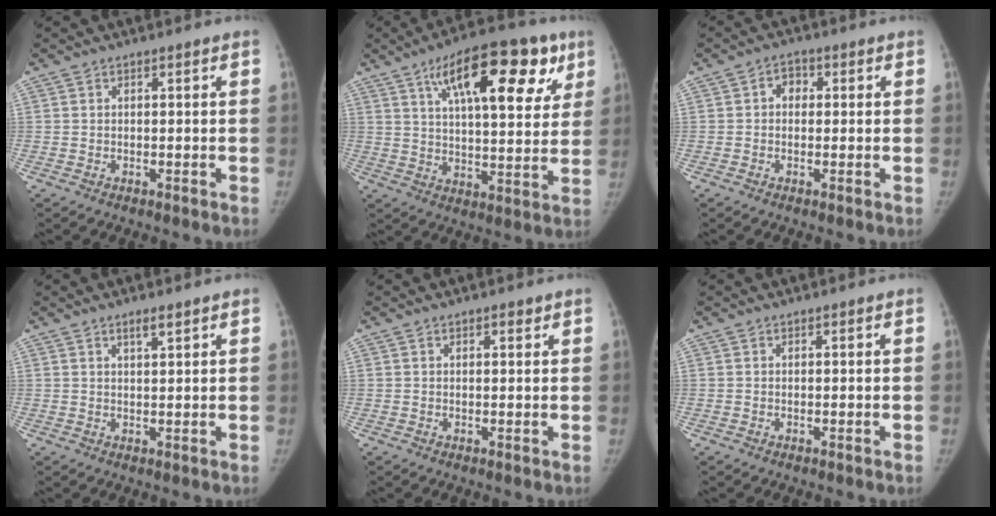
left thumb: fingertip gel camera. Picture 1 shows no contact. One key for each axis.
{"total": 21.8, "fx": 10.6, "fy": 8.7, "fz": 17.0, "tx": -0.217, "ty": -0.013, "tz": 0.160}
{"total": 2.1, "fx": 0.2, "fy": 1.9, "fz": 0.9, "tx": 0.006, "ty": 0.005, "tz": -0.003}
{"total": 2.1, "fx": 1.5, "fy": 0.5, "fz": 1.4, "tx": -0.021, "ty": -0.011, "tz": 0.028}
{"total": 1.0, "fx": 0.7, "fy": 0.4, "fz": 0.5, "tx": -0.002, "ty": -0.003, "tz": 0.010}
{"total": 0.0}